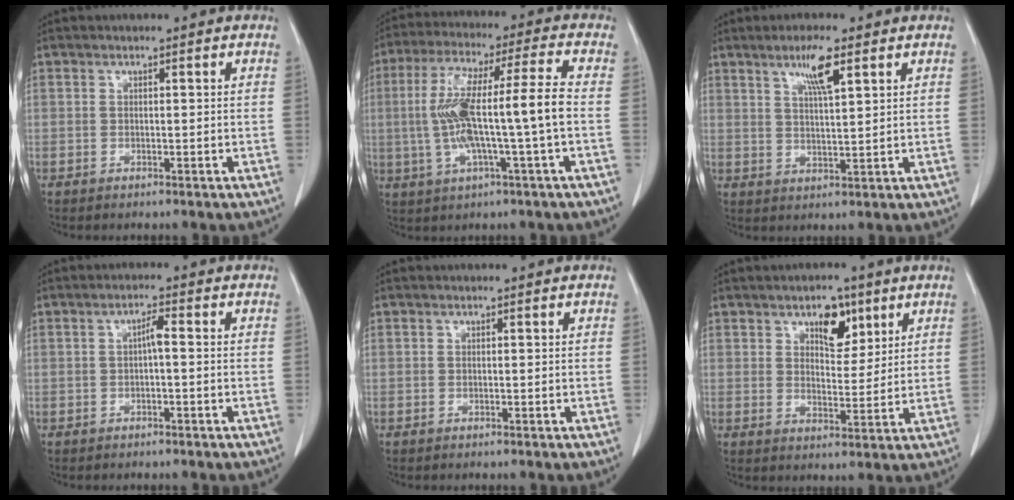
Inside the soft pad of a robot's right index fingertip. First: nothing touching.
{"total": 14.0, "force": [-1.1, 0.3, 13.9], "torque": [-0.272, 0.023, -0.021]}
{"total": 5.6, "force": [3.2, 0.4, 4.6], "torque": [-0.083, -0.001, 0.057]}
{"total": 2.0, "force": [-0.1, 0.3, 2.0], "torque": [-0.035, 0.004, -0.002]}
{"total": 0.0}
{"total": 6.0, "force": [3.5, 3.0, 3.8], "torque": [-0.056, 0.003, 0.056]}